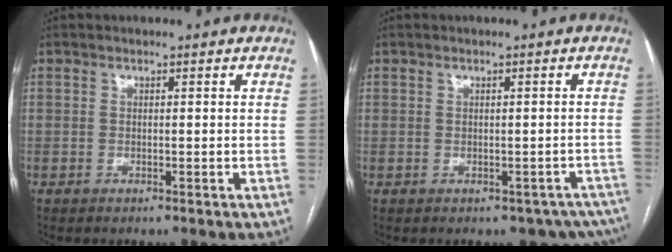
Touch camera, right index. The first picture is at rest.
{"total": 6.1, "force": [-4.0, 4.3, 1.6], "torque": [0.005, 0.019, -0.042]}